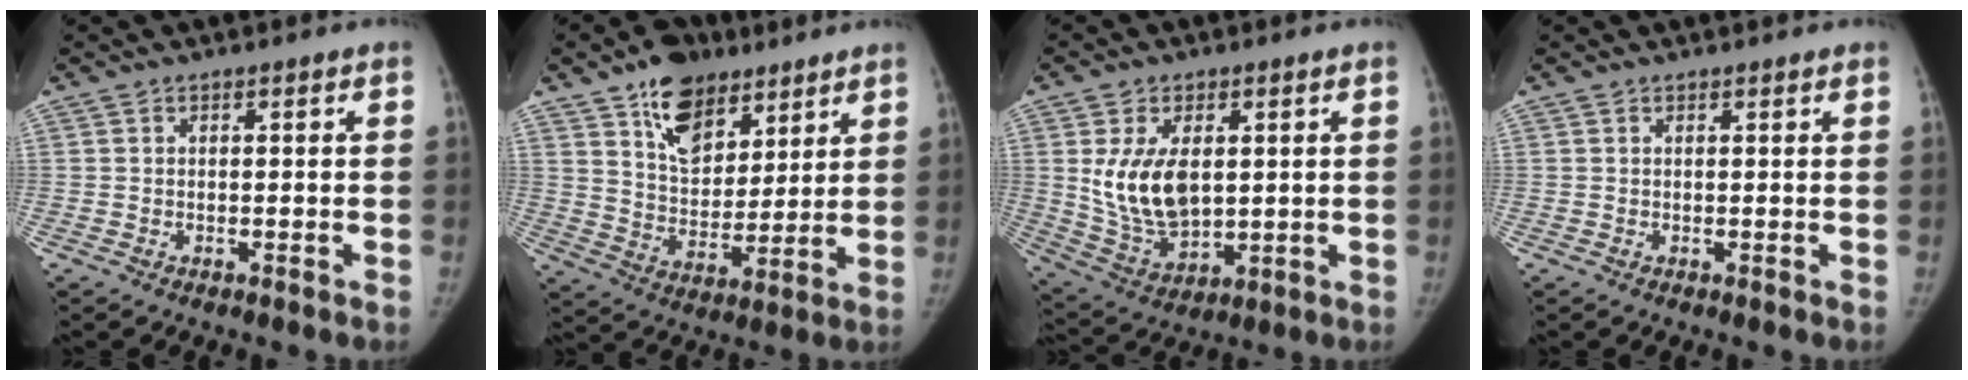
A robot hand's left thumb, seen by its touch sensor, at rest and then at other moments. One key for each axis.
{"total": 14.0, "fx": 8.8, "fy": 8.4, "fz": 6.9, "tx": -0.074, "ty": -0.046, "tz": 0.152}
{"total": 12.1, "fx": 2.0, "fy": 7.3, "fz": 9.5, "tx": -0.157, "ty": -0.018, "tz": 0.054}
{"total": 1.1, "fx": 1.0, "fy": 0.2, "fz": 0.4, "tx": -0.001, "ty": 0.004, "tz": 0.014}